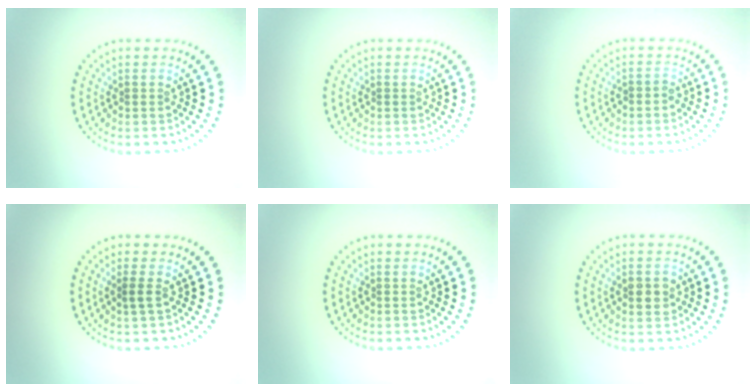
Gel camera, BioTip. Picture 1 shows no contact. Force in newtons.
{"total": 0.0}
{"total": 0.6, "press": 0.4, "slide": 0.4}
{"total": 0.8, "press": 0.7, "slide": 0.3}
{"total": 0.0}
{"total": 1.8, "press": 1.8, "slide": 0.0}